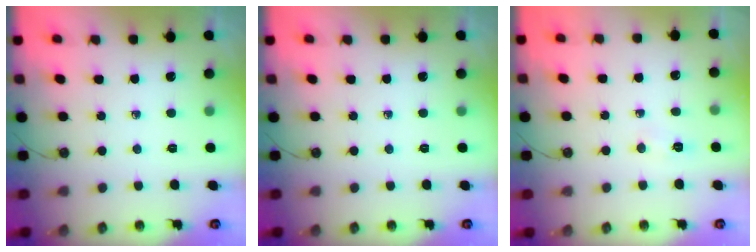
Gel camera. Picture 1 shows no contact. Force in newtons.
{"total": 0.0}
{"total": 14.3, "press": 5.5, "slide": 13.2}